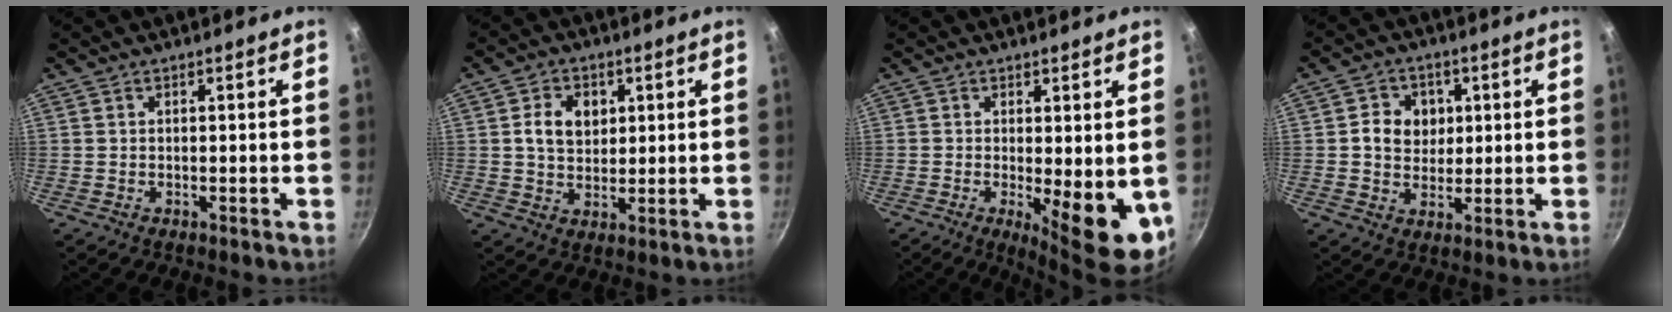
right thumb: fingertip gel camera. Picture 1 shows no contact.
{"total": 7.2, "force": [1.8, 5.4, 4.4], "torque": [-0.056, -0.002, 0.029]}
{"total": 9.8, "force": [-1.5, 2.9, 9.3], "torque": [-0.111, -0.008, -0.008]}
{"total": 7.3, "force": [1.3, 6.4, 3.3], "torque": [-0.024, -0.001, 0.014]}